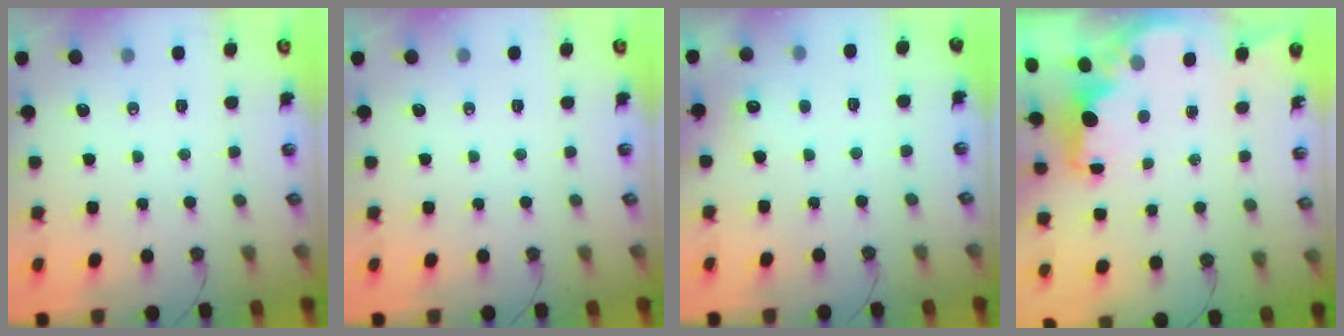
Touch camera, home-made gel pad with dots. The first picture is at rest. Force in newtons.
{"total": 0.0}
{"total": 6.6, "press": 6.6, "slide": 0.5}
{"total": 2.6, "press": 2.5, "slide": 0.6}